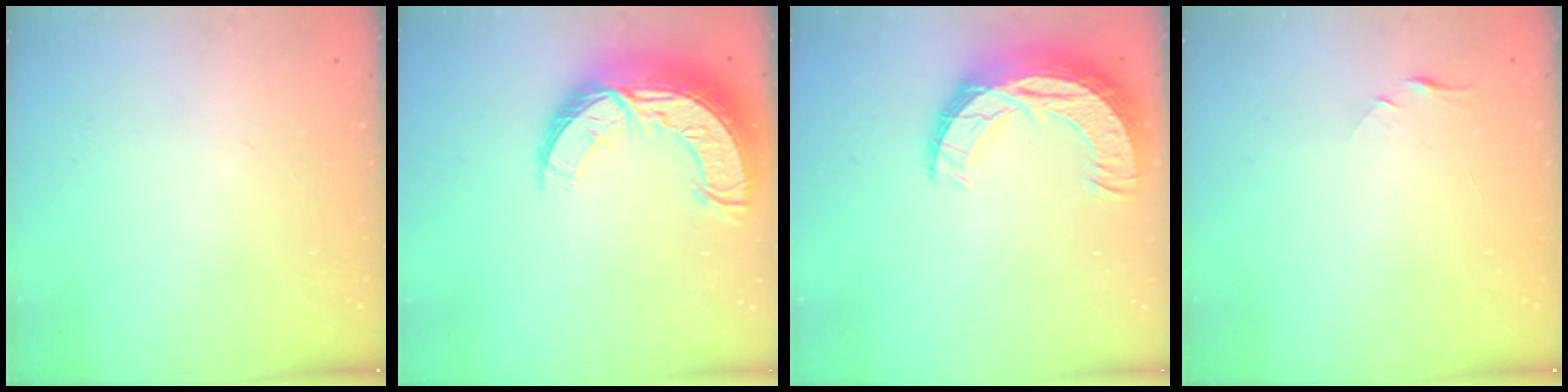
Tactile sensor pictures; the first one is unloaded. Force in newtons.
{"total": 17.2, "press": 17.1, "slide": 1.4}
{"total": 15.9, "press": 15.9, "slide": 0.9}
{"total": 2.8, "press": 2.7, "slide": 0.4}